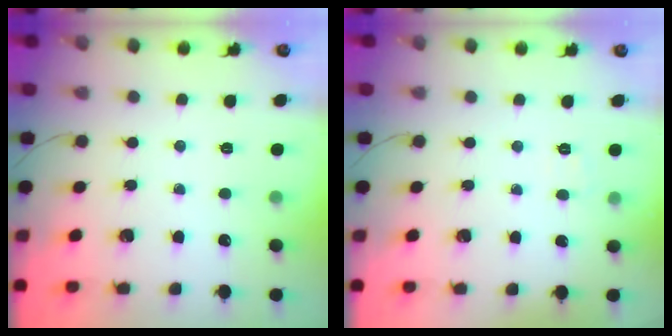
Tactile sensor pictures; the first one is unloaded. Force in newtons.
{"total": 2.0, "press": 1.7, "slide": 1.1}